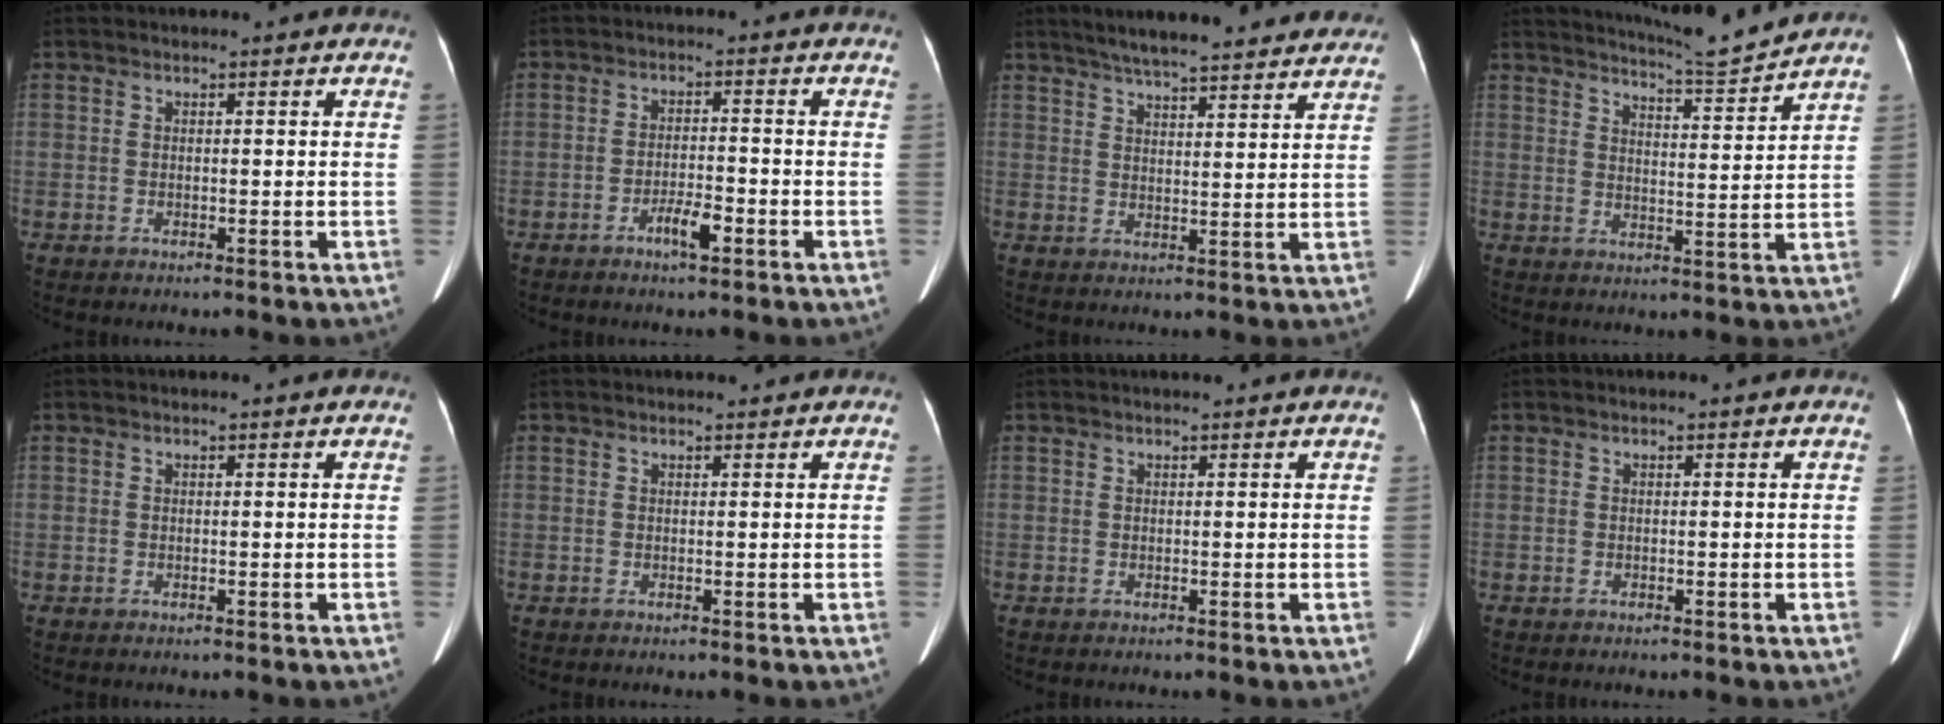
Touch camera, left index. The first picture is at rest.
{"total": 3.5, "force": [-2.1, 0.7, 2.7], "torque": [-0.050, 0.001, -0.038]}
{"total": 17.9, "force": [15.8, 2.6, 8.1], "torque": [-0.117, 0.030, 0.207]}
{"total": 8.7, "force": [8.4, -1.5, 1.8], "torque": [-0.039, -0.018, 0.129]}
{"total": 0.0}
{"total": 0.6, "force": [0.6, 0.1, 0.1], "torque": [-0.009, 0.000, 0.008]}
{"total": 1.2, "force": [1.0, 0.2, 0.7], "torque": [-0.009, 0.013, 0.014]}
{"total": 0.0}